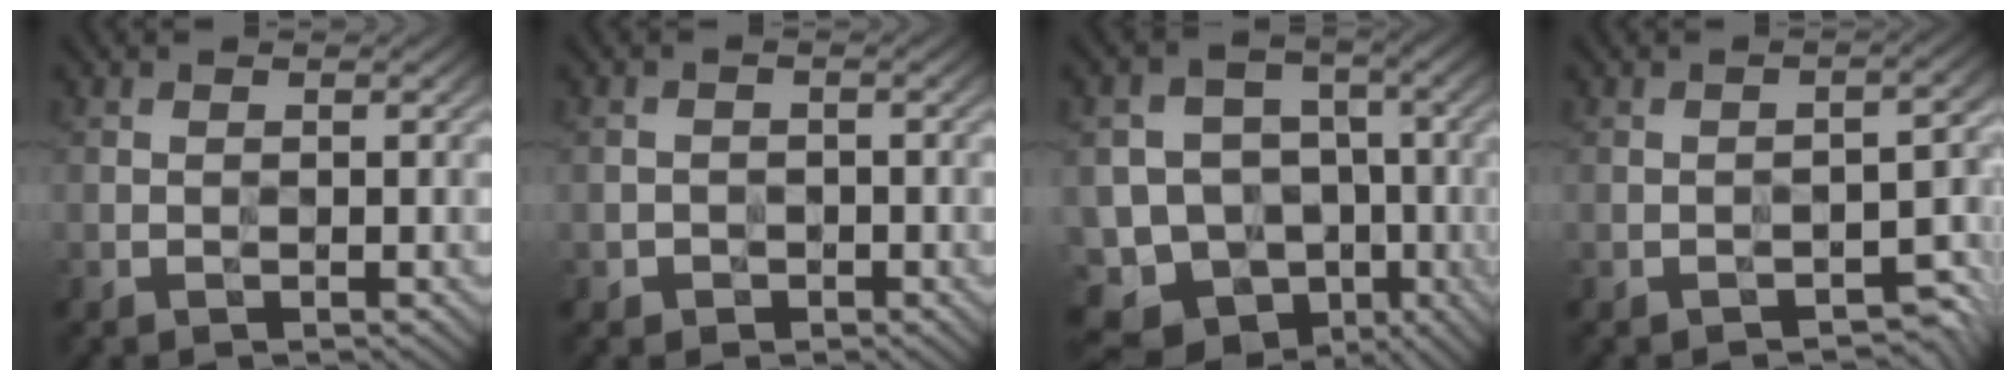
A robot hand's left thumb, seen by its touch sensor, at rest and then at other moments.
{"total": 1.9, "force": [-0.8, 1.7, 0.3], "torque": [0.002, -0.008, -0.015]}
{"total": 14.0, "force": [-6.7, 11.2, 5.1], "torque": [-0.138, -0.028, -0.115]}
{"total": 4.4, "force": [-2.4, 2.0, 3.1], "torque": [-0.039, -0.004, -0.032]}